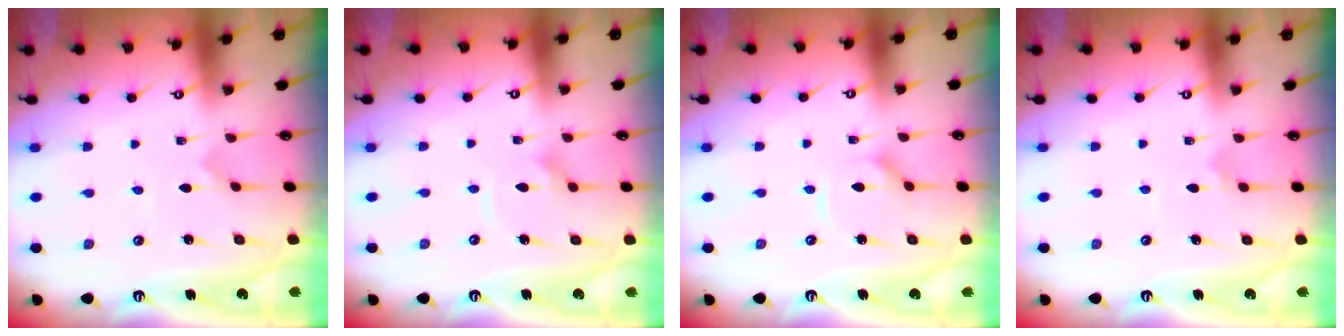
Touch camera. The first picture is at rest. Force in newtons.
{"total": 4.5, "press": 4.5, "slide": 0.4}
{"total": 2.6, "press": 2.6, "slide": 0.3}
{"total": 3.3, "press": 3.3, "slide": 0.3}